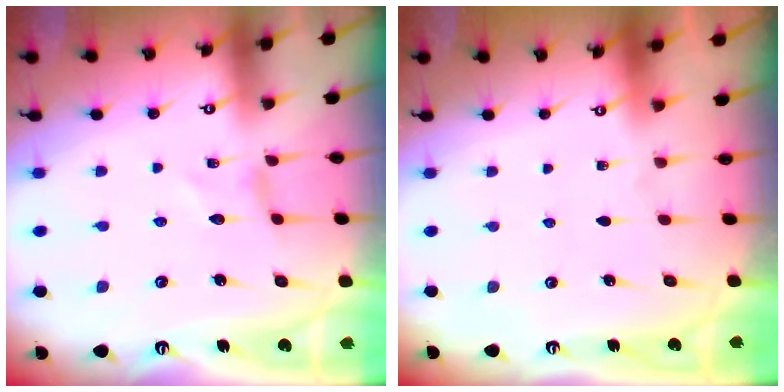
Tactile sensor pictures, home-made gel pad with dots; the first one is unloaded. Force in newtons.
{"total": 0.0}